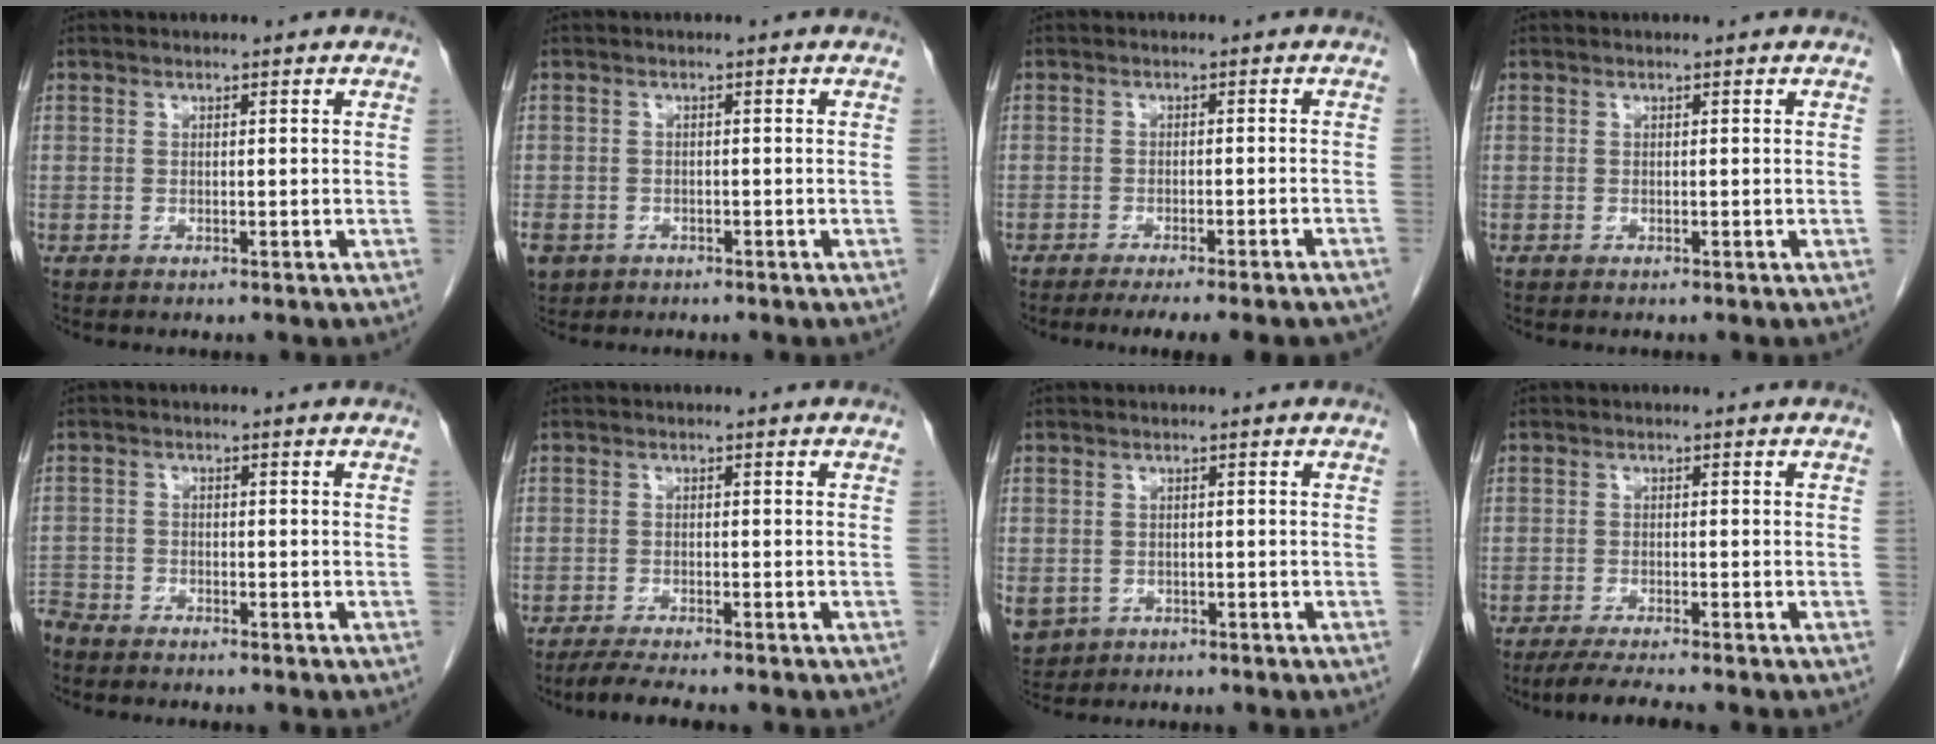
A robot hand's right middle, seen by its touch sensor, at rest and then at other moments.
{"total": 6.4, "force": [-3.4, 4.9, 2.4], "torque": [-0.069, -0.007, -0.050]}
{"total": 12.3, "force": [-10.5, 1.0, 6.2], "torque": [-0.067, -0.015, -0.128]}
{"total": 0.0}
{"total": 4.1, "force": [-3.9, 1.1, 0.4], "torque": [-0.005, -0.009, -0.078]}
{"total": 4.2, "force": [-3.5, -0.1, 2.3], "torque": [-0.046, -0.014, -0.058]}
{"total": 7.1, "force": [-2.9, 6.0, 2.5], "torque": [-0.073, -0.005, -0.035]}
{"total": 4.4, "force": [-3.7, -0.7, 2.2], "torque": [-0.046, -0.019, -0.065]}